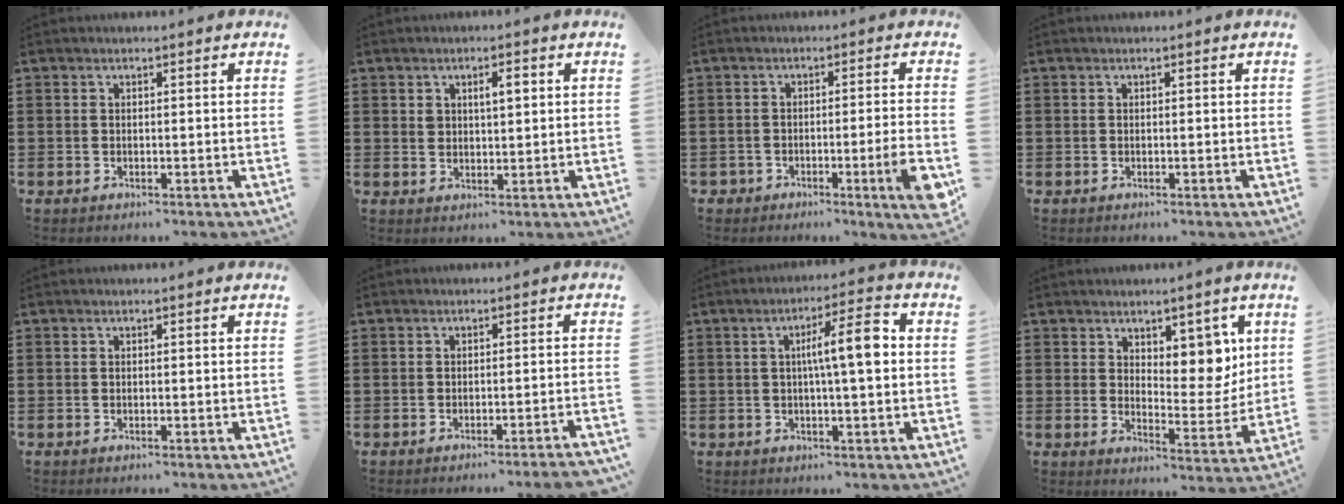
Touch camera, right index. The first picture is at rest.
{"total": 2.7, "force": [0.9, 1.3, 2.1], "torque": [-0.037, 0.003, 0.013]}
{"total": 5.1, "force": [-2.5, 0.7, 4.3], "torque": [-0.061, -0.010, -0.042]}
{"total": 0.0}
{"total": 0.0}
{"total": 1.8, "force": [-1.5, -0.5, 0.9], "torque": [-0.015, -0.002, -0.030]}
{"total": 7.3, "force": [0.6, 1.0, 7.2], "torque": [-0.117, -0.001, 0.001]}
{"total": 6.4, "force": [4.0, 3.8, 3.3], "torque": [-0.056, -0.012, 0.068]}